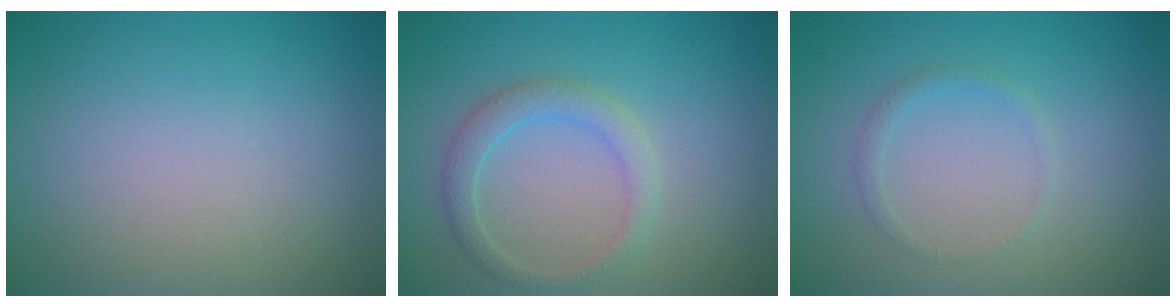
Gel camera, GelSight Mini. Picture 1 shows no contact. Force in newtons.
{"total": 2.3, "press": 2.3, "slide": 0.2}
{"total": 0.9, "press": 0.9, "slide": 0.1}